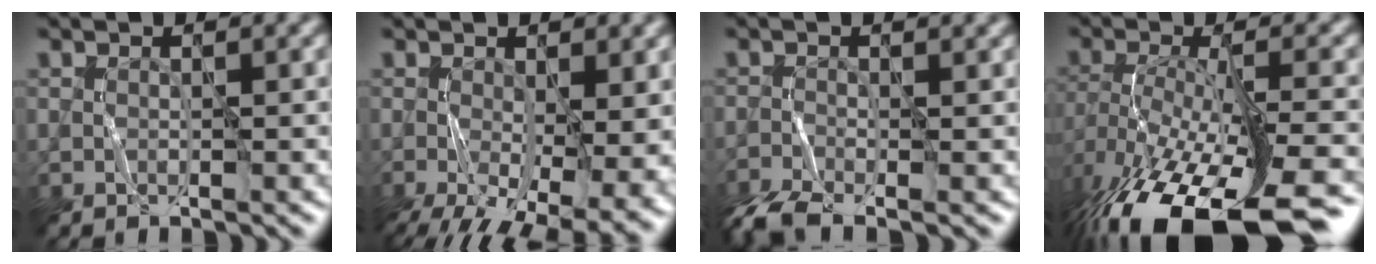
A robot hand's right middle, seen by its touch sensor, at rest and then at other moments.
{"total": 12.1, "force": [-3.3, 5.6, 10.2], "torque": [-0.171, -0.037, -0.030]}
{"total": 4.0, "force": [-2.5, 1.2, 2.9], "torque": [-0.056, -0.007, -0.051]}
{"total": 15.1, "force": [-10.8, 5.0, 9.2], "torque": [-0.203, -0.034, -0.143]}